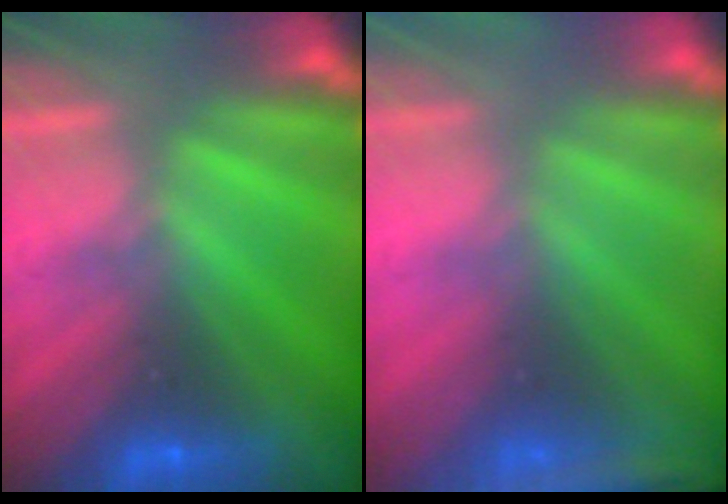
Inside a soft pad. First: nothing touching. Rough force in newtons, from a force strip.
{"total": 2.7}